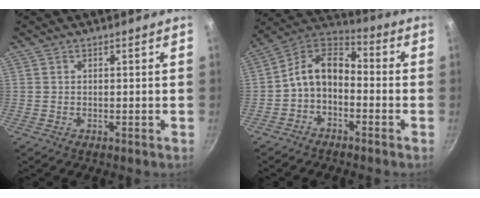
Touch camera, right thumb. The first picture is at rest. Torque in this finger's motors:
{"motor_torque": [0.07, 0.07, 0.74, 0.00, 0.25]}